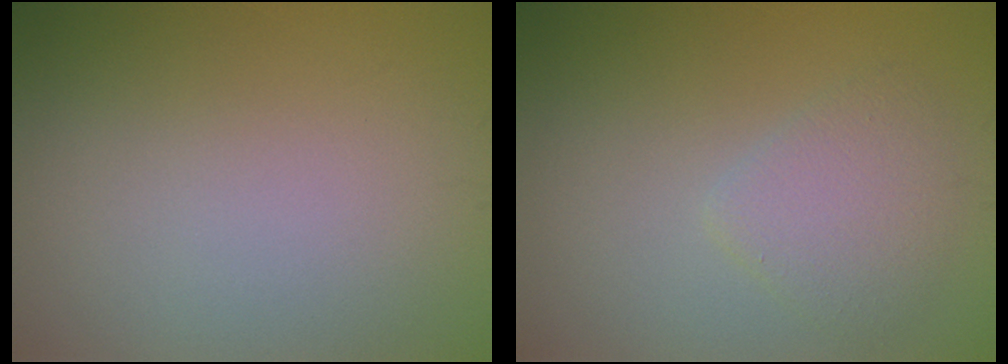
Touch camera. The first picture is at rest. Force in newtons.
{"total": 2.5, "press": 2.5, "slide": 0.2}